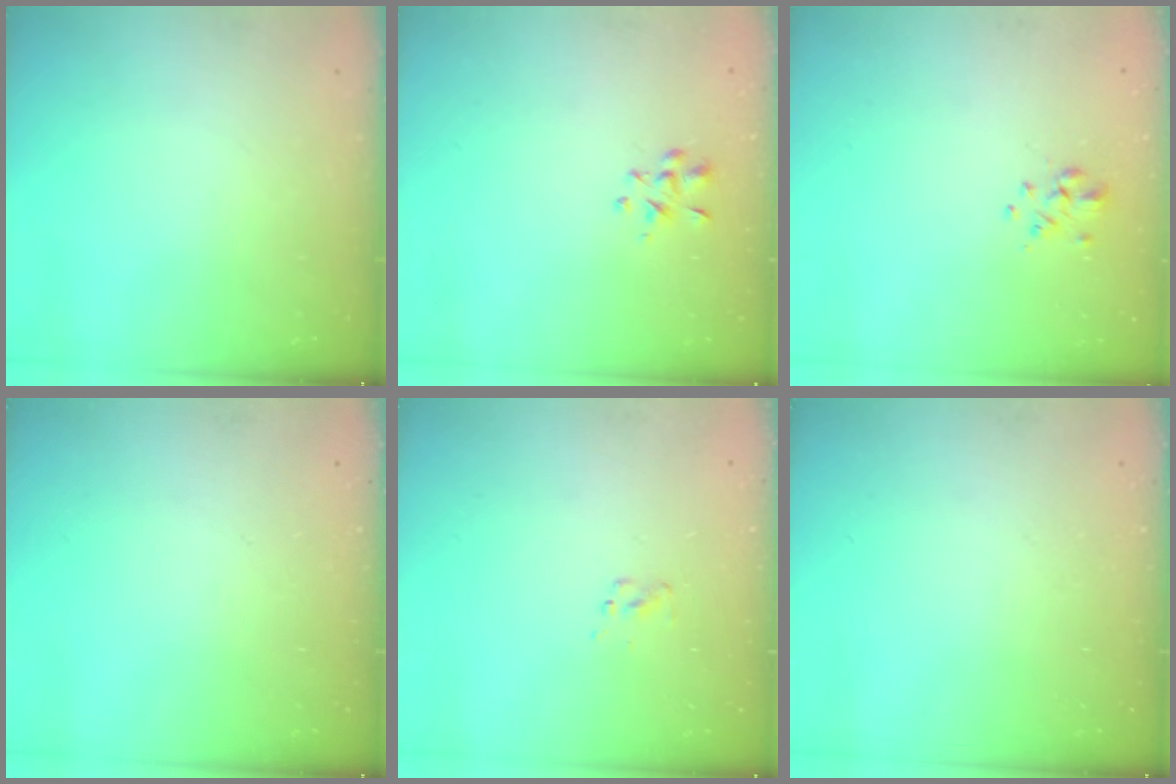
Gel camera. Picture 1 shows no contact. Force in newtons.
{"total": 2.9, "press": 2.7, "slide": 1.2}
{"total": 2.4, "press": 2.2, "slide": 1.1}
{"total": 0.0}
{"total": 1.5, "press": 1.5, "slide": 0.2}
{"total": 0.0}